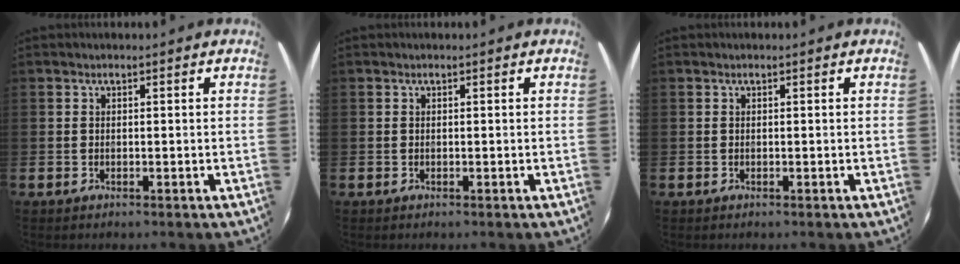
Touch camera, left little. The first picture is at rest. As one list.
[{"total": 0.0}, {"total": 0.0}]